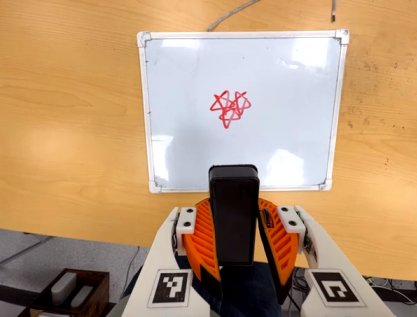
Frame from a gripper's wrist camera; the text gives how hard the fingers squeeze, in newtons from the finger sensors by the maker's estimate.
{"total": 8.7, "left": 7.8, "right": 9.6}